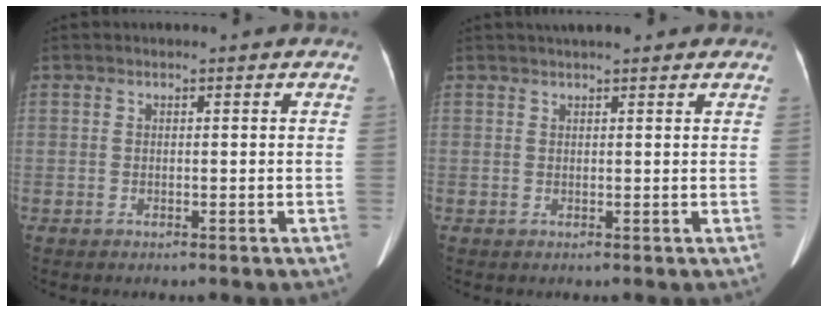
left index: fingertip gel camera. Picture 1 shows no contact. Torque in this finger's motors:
{"motor_torque": [0.56, -0.49, 0.19, 0.06]}